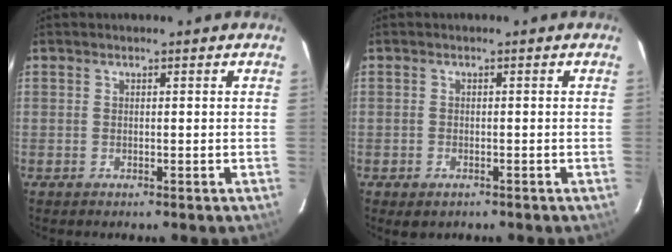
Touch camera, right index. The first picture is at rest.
{"total": 2.1, "force": [-1.2, 1.4, 1.0], "torque": [-0.019, -0.004, -0.018]}